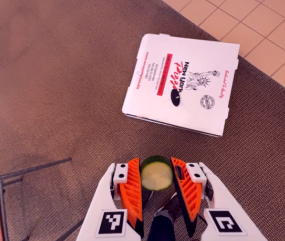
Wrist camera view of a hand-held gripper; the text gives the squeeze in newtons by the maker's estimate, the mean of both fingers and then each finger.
{"total": 9.7, "left": 9.9, "right": 9.4}